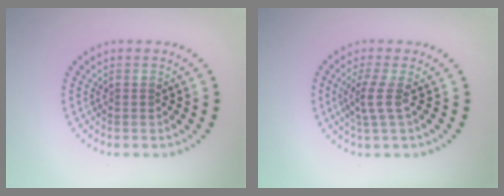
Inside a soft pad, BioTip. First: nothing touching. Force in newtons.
{"total": 2.1, "press": 1.5, "slide": 1.5}